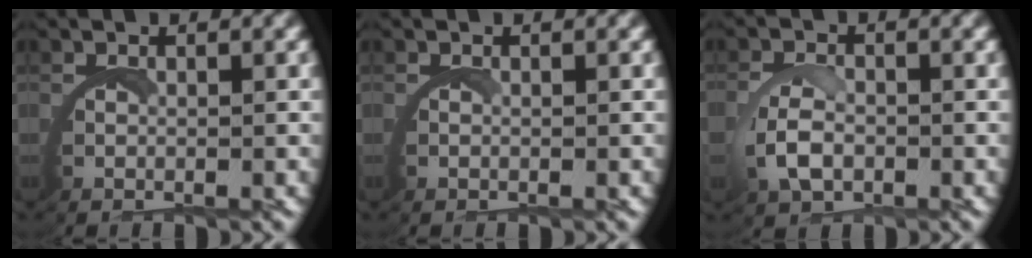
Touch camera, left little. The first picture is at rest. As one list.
[{"total": 0.0}, {"total": 2.4, "force": [0.0, 1.6, 1.9], "torque": [-0.054, -0.005, 0.001]}]